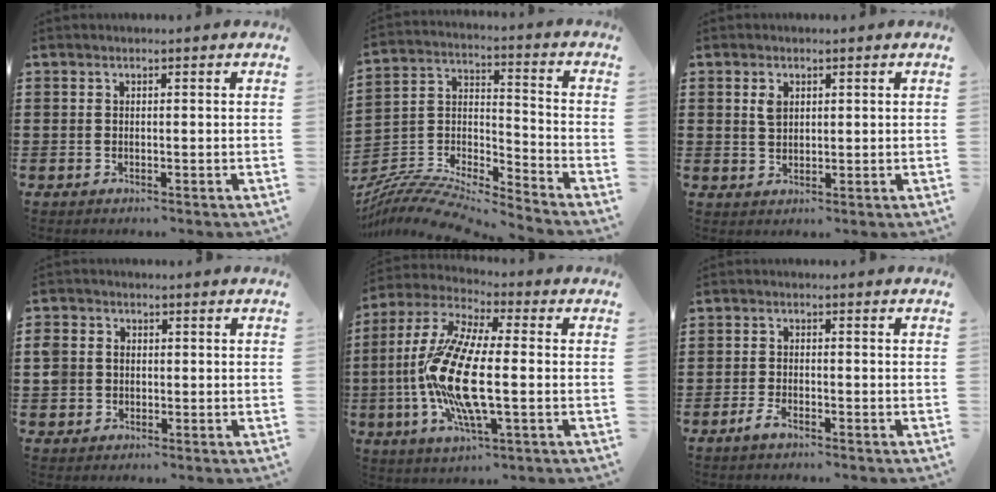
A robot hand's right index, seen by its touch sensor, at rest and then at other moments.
{"total": 9.3, "force": [-9.0, 1.0, 2.1], "torque": [-0.047, 0.005, -0.184]}
{"total": 2.2, "force": [0.9, 1.3, 1.4], "torque": [-0.033, 0.002, 0.017]}
{"total": 2.8, "force": [-0.2, 2.7, 0.9], "torque": [-0.035, 0.008, -0.008]}
{"total": 14.2, "force": [-1.9, 4.3, 13.4], "torque": [-0.308, -0.023, -0.043]}
{"total": 2.0, "force": [-1.5, 0.5, 1.1], "torque": [-0.028, -0.001, -0.033]}